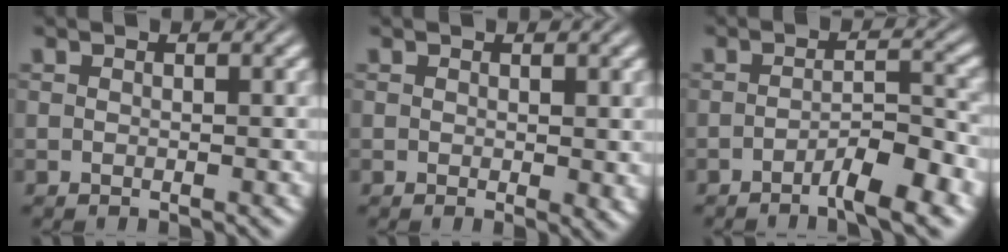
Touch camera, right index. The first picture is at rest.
{"total": 0.9, "force": [0.2, 0.2, 0.8], "torque": [-0.007, -0.008, 0.008]}
{"total": 3.7, "force": [-2.5, 0.1, 2.7], "torque": [-0.024, 0.000, -0.046]}